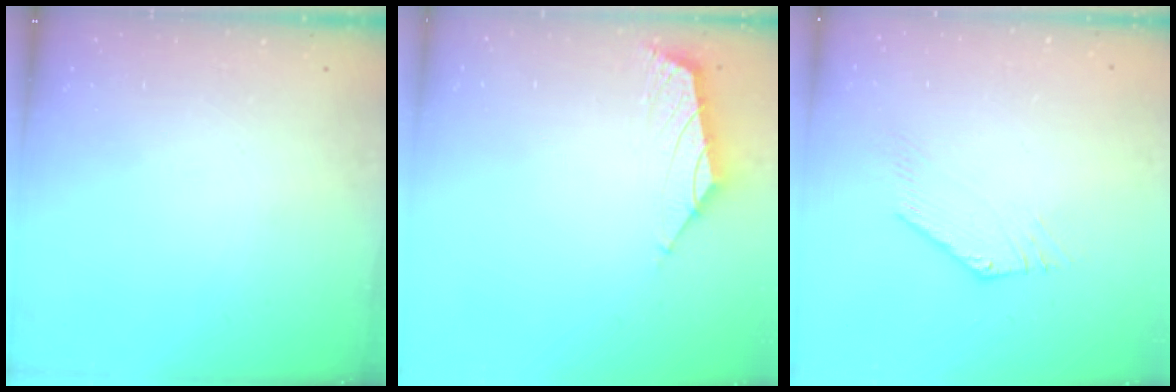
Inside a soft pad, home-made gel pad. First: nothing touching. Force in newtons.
{"total": 1.8, "press": 1.6, "slide": 0.6}
{"total": 1.0, "press": 1.0, "slide": 0.2}